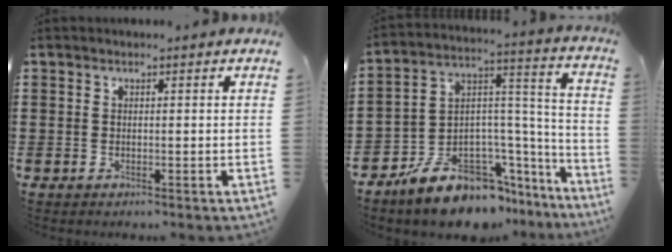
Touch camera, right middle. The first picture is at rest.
{"total": 10.8, "force": [-8.6, 5.5, 3.6], "torque": [-0.077, 0.023, -0.158]}